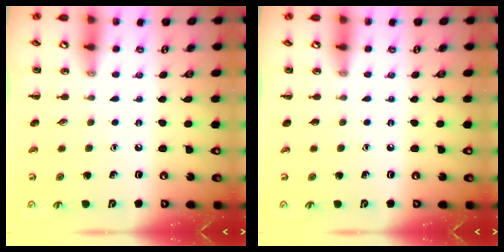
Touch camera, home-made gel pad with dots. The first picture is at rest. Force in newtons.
{"total": 0.0}